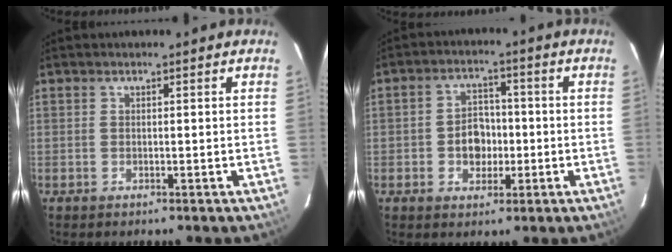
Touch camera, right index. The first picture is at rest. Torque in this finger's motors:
{"motor_torque": [0.73, 0.25, 0.14, 0.05]}